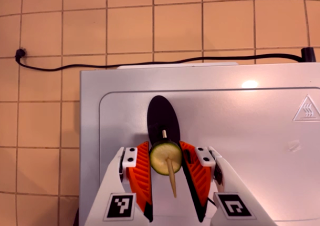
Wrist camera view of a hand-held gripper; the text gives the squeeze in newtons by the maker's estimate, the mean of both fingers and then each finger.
{"total": 7.8, "left": 7.2, "right": 8.5}